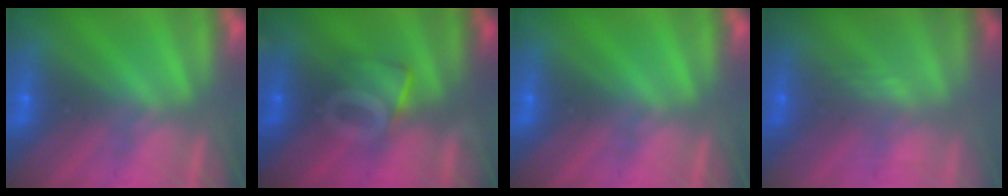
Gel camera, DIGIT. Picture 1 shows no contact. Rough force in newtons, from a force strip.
{"total": 12.7}
{"total": 0.0}
{"total": 2.8}